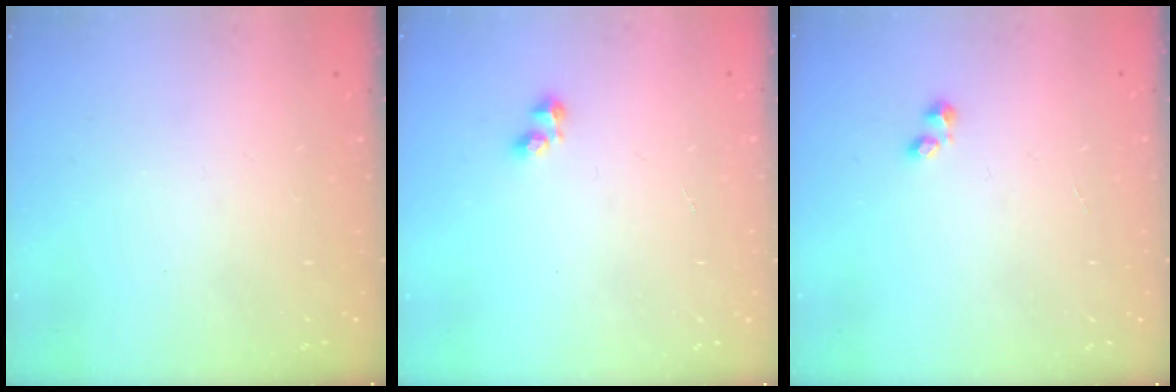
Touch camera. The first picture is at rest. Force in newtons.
{"total": 2.4, "press": 2.3, "slide": 0.9}
{"total": 1.2, "press": 1.1, "slide": 0.5}